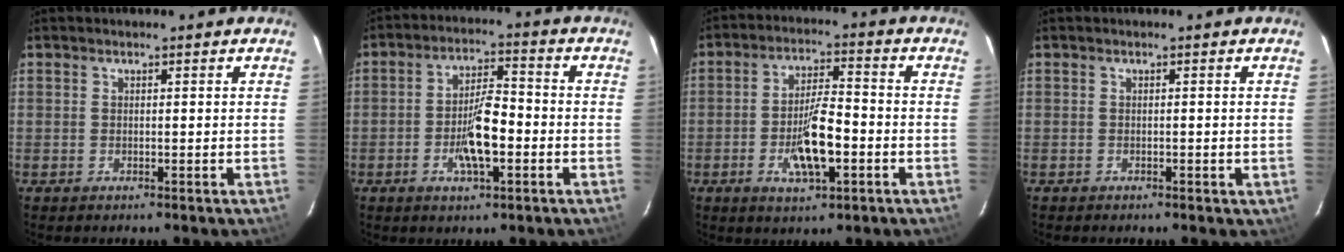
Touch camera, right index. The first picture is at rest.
{"total": 8.5, "force": [-2.7, 2.7, 7.6], "torque": [-0.143, 0.002, -0.045]}
{"total": 9.4, "force": [-3.2, 2.9, 8.4], "torque": [-0.160, -0.003, -0.052]}
{"total": 0.8, "force": [-0.5, 0.6, 0.2], "torque": [-0.003, -0.001, -0.004]}